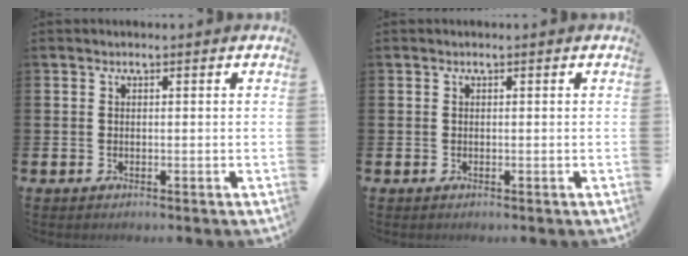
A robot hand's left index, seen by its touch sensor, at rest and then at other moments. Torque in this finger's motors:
{"motor_torque": [-0.05, -0.04, 0.00, 0.00]}